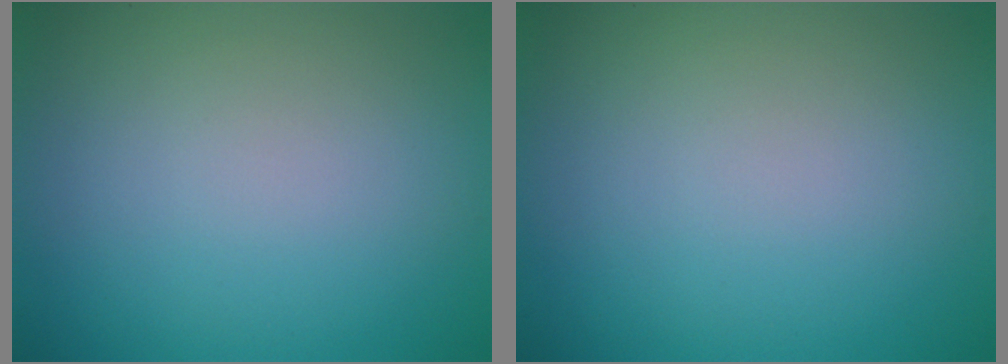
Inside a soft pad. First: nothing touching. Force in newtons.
{"total": 0.0}